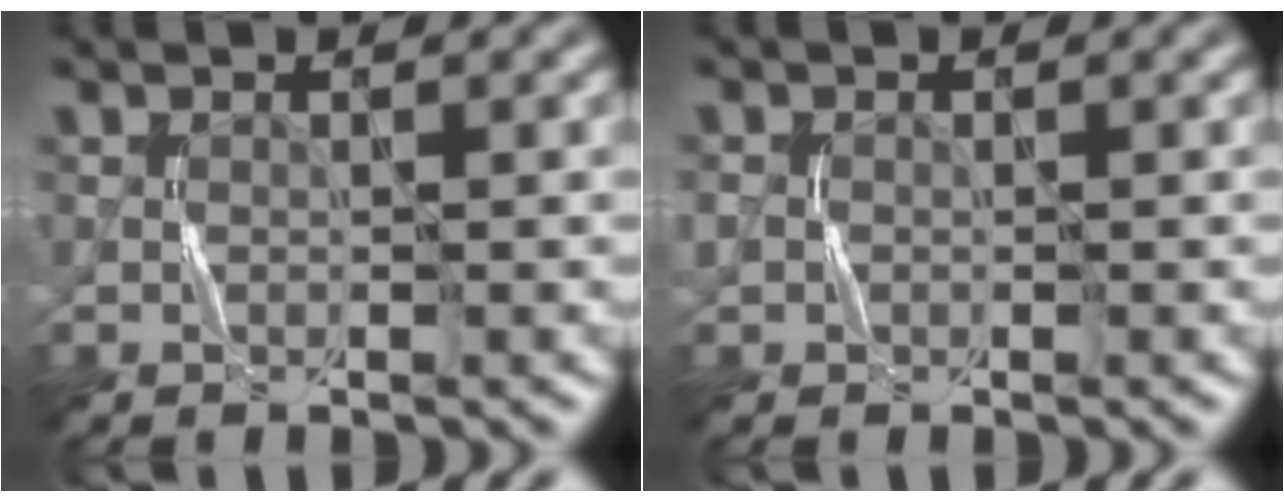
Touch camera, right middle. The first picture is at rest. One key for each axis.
{"total": 1.1, "fx": -0.1, "fy": 1.0, "fz": 0.3, "tx": -0.005, "ty": -0.002, "tz": -0.005}